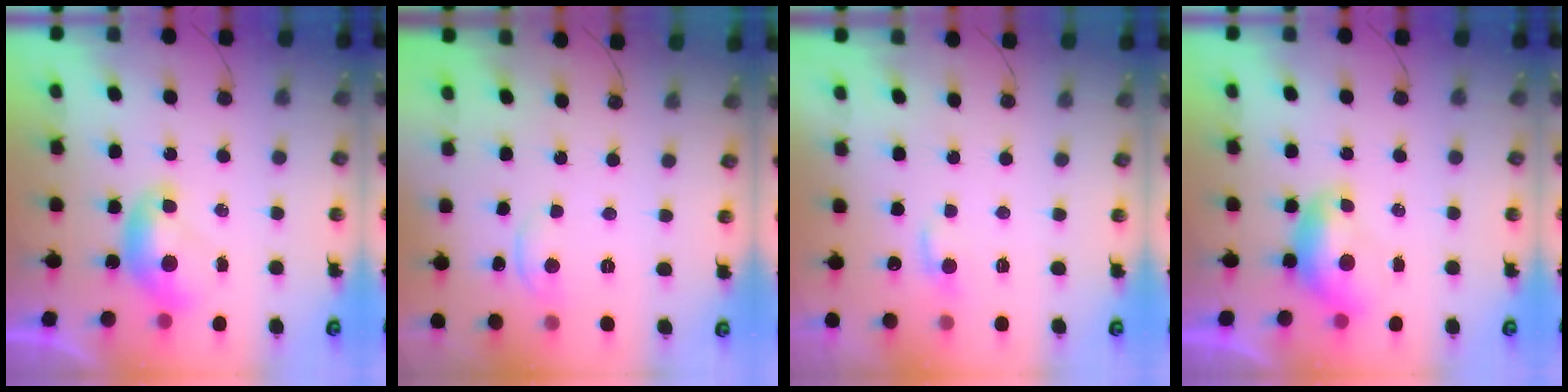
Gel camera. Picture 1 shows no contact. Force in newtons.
{"total": 0.9, "press": 0.8, "slide": 0.4}
{"total": 1.4, "press": 1.4, "slide": 0.5}
{"total": 0.8, "press": 0.6, "slide": 0.4}